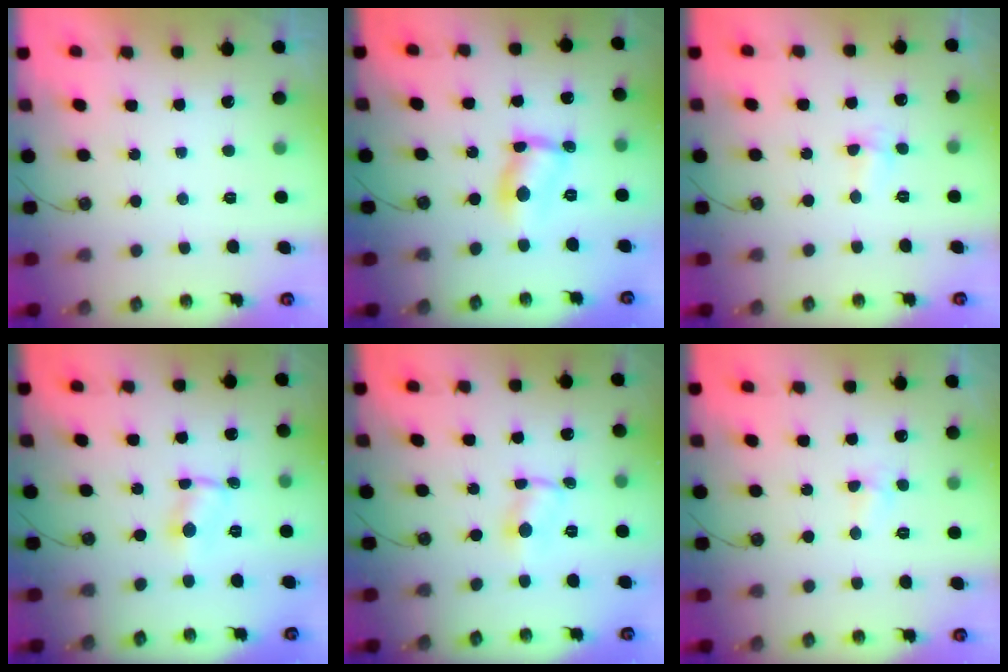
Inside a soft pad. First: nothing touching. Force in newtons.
{"total": 6.2, "press": 6.2, "slide": 0.3}
{"total": 2.9, "press": 2.7, "slide": 1.0}
{"total": 0.7, "press": 0.7, "slide": 0.1}
{"total": 1.1, "press": 1.0, "slide": 0.2}
{"total": 3.8, "press": 3.8, "slide": 0.6}